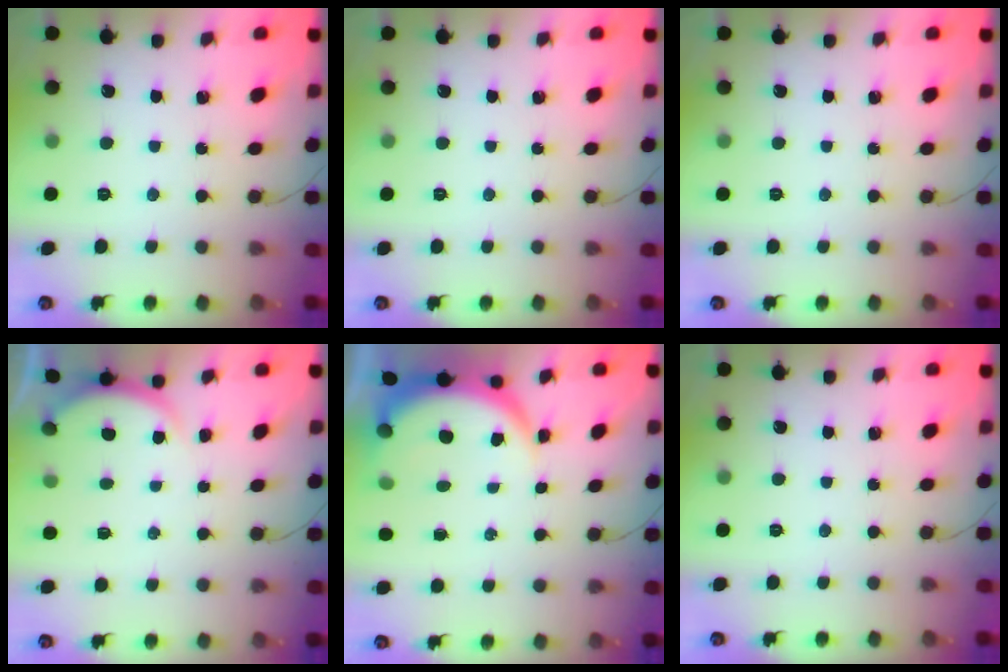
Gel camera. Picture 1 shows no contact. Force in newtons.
{"total": 0.0}
{"total": 0.0}
{"total": 1.6, "press": 1.5, "slide": 0.6}
{"total": 6.6, "press": 6.6, "slide": 0.9}
{"total": 0.0}